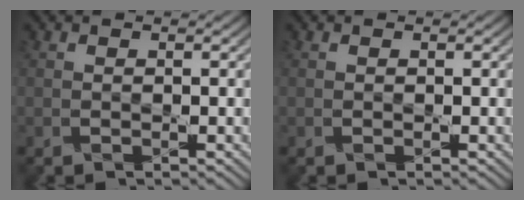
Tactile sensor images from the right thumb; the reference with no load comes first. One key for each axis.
{"total": 0.0}